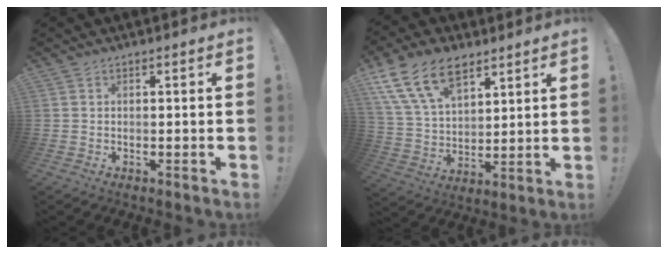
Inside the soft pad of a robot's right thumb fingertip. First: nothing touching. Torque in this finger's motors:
{"motor_torque": [0.71, 3.31, 0.91, 0.96, 0.13]}